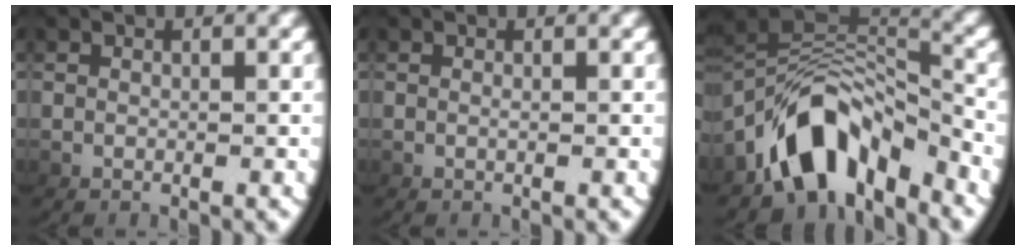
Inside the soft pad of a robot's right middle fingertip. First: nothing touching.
{"total": 0.0}
{"total": 7.8, "force": [-3.4, 4.9, 5.1], "torque": [-0.109, -0.014, -0.051]}